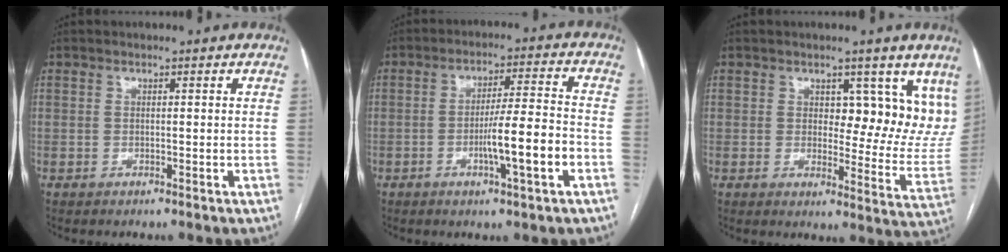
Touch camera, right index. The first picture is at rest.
{"total": 9.2, "force": [-3.1, 0.1, 8.6], "torque": [-0.140, 0.003, -0.051]}
{"total": 10.9, "force": [5.9, 5.3, 7.4], "torque": [-0.073, -0.018, 0.075]}